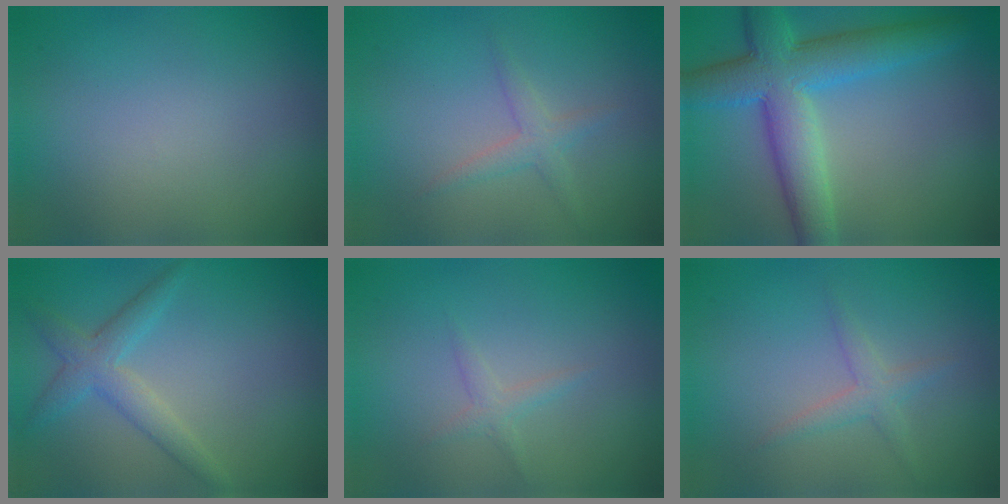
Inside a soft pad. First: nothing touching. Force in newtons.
{"total": 1.6, "press": 1.6, "slide": 0.1}
{"total": 7.9, "press": 7.9, "slide": 0.2}
{"total": 2.9, "press": 2.9, "slide": 0.2}
{"total": 1.0, "press": 1.0, "slide": 0.0}
{"total": 1.6, "press": 1.6, "slide": 0.1}